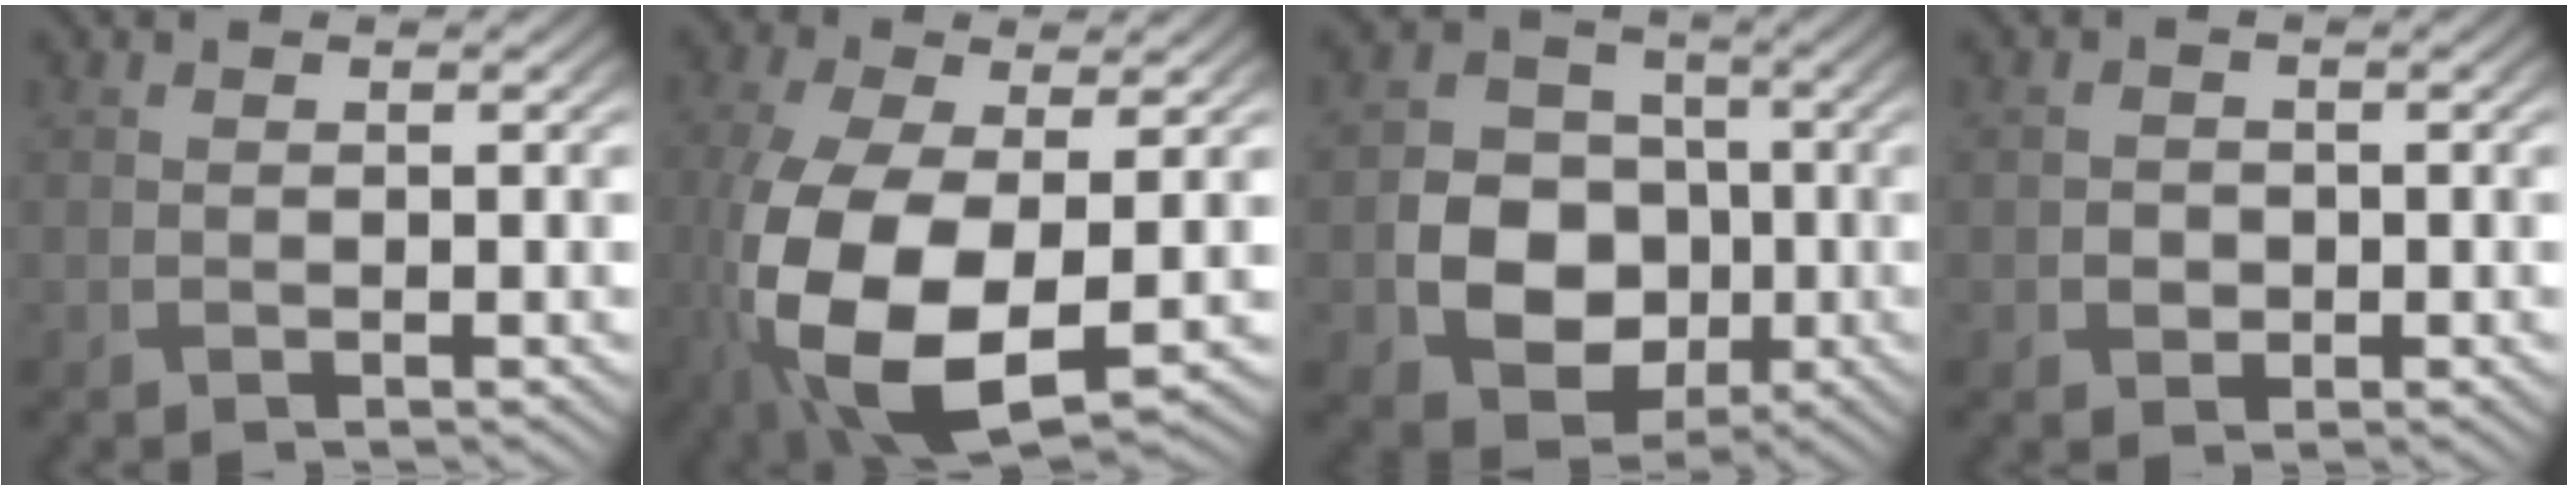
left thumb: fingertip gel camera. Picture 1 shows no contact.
{"total": 14.1, "force": [-2.5, 7.9, 11.4], "torque": [-0.290, -0.055, -0.023]}
{"total": 9.8, "force": [-2.2, 8.0, 5.2], "torque": [-0.110, -0.019, -0.056]}
{"total": 1.6, "force": [-0.4, 1.5, 0.5], "torque": [-0.008, -0.004, -0.010]}